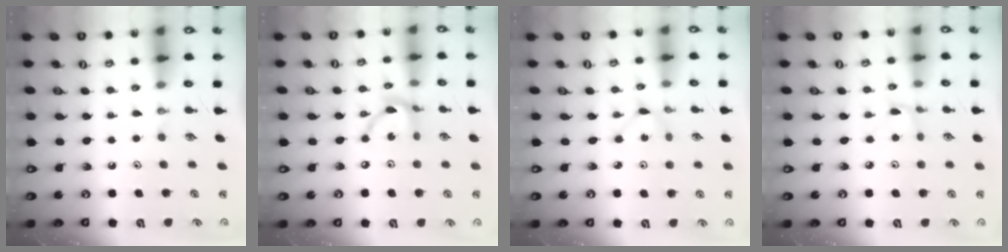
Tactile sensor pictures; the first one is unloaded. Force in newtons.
{"total": 8.5, "press": 8.5, "slide": 0.4}
{"total": 1.1, "press": 1.1, "slide": 0.1}
{"total": 1.2, "press": 1.2, "slide": 0.1}